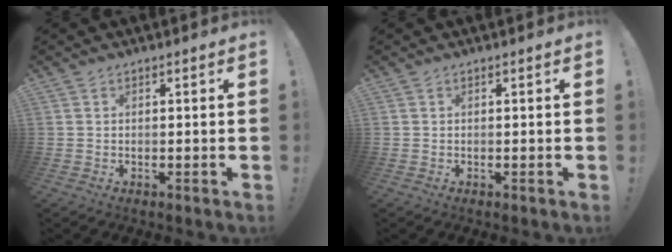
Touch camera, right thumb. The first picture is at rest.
{"total": 0.0}